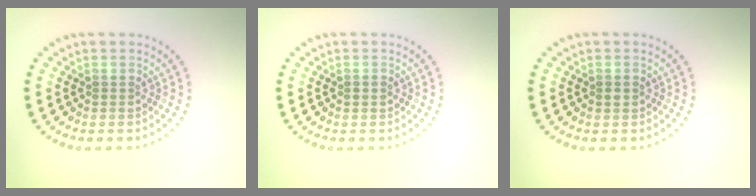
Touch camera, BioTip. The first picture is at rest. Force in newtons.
{"total": 0.7, "press": 0.7, "slide": 0.0}
{"total": 0.9, "press": 0.9, "slide": 0.1}